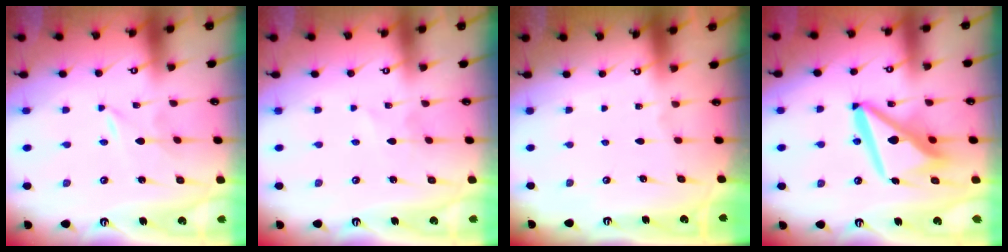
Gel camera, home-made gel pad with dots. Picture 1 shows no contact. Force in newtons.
{"total": 1.1, "press": 1.1, "slide": 0.1}
{"total": 0.0}
{"total": 14.1, "press": 14.0, "slide": 1.5}